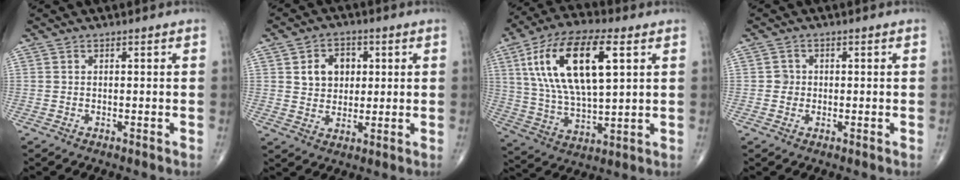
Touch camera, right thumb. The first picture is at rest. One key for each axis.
{"total": 7.3, "fx": 1.9, "fy": 5.7, "fz": 4.1, "tx": -0.031, "ty": -0.004, "tz": 0.031}
{"total": 20.7, "fx": 6.6, "fy": 8.4, "fz": 17.7, "tx": -0.331, "ty": -0.002, "tz": 0.120}
{"total": 1.7, "fx": -0.1, "fy": 1.7, "fz": 0.3, "tx": 0.006, "ty": 0.006, "tz": -0.006}